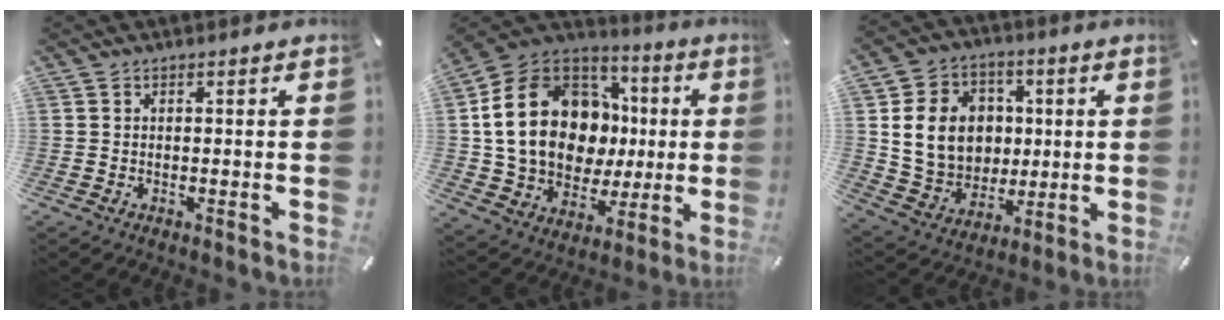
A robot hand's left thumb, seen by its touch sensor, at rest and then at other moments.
{"total": 22.4, "force": [2.5, 17.4, 13.9], "torque": [-0.268, -0.004, 0.060]}
{"total": 14.6, "force": [1.8, 12.9, 6.6], "torque": [-0.132, 0.011, 0.042]}